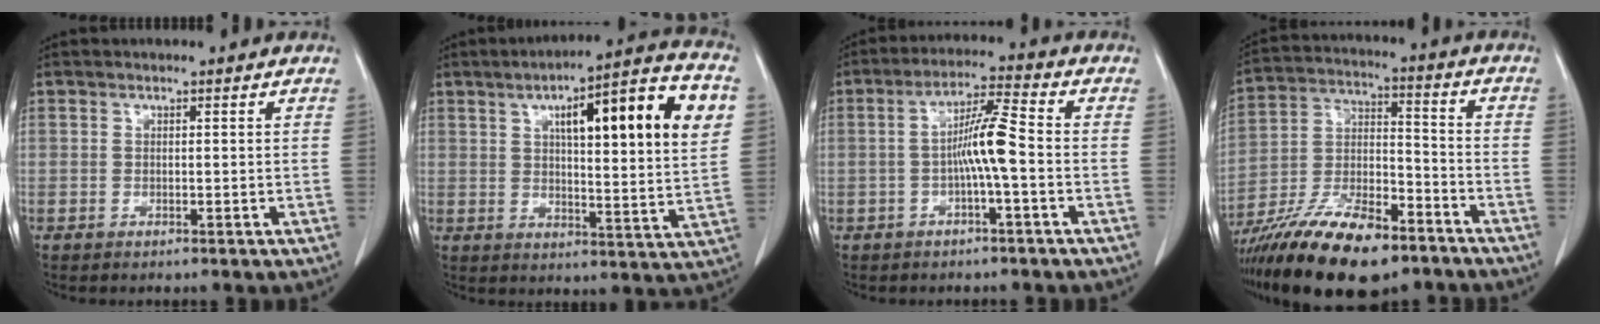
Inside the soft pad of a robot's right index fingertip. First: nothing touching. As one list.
[{"total": 19.5, "force": [6.4, 2.6, 18.2], "torque": [-0.255, 0.025, 0.085]}, {"total": 6.8, "force": [-1.2, -0.1, 6.7], "torque": [-0.124, 0.013, -0.024]}, {"total": 19.5, "force": [-14.0, 5.8, 12.4], "torque": [-0.239, -0.009, -0.247]}]